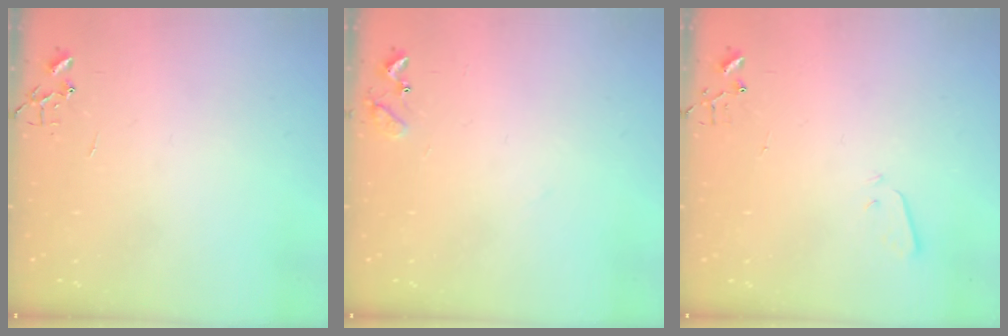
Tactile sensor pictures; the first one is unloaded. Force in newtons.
{"total": 8.4, "press": 8.4, "slide": 0.5}
{"total": 2.1, "press": 2.0, "slide": 0.4}